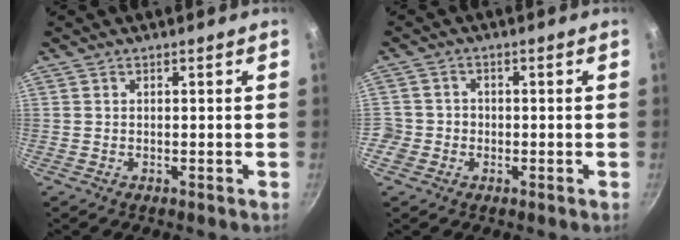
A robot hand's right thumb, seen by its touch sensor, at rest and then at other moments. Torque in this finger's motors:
{"motor_torque": [0.48, -0.29, 0.29, 0.18, 0.02]}